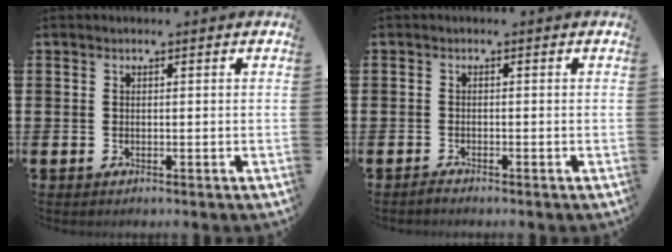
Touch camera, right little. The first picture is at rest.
{"total": 0.7, "force": [-0.7, 0.0, 0.2], "torque": [-0.005, -0.004, -0.013]}